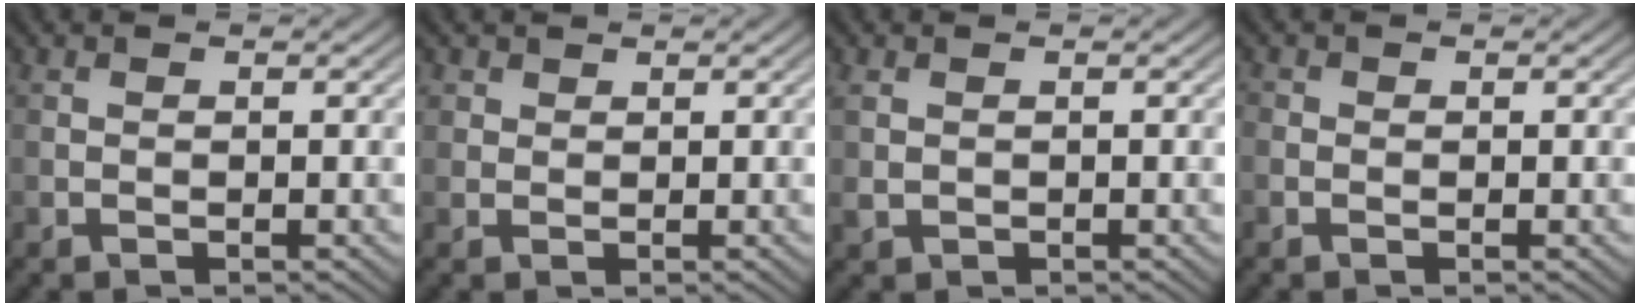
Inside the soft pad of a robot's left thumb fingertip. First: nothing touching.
{"total": 1.7, "force": [1.0, 1.3, 0.3], "torque": [-0.010, 0.002, 0.020]}
{"total": 2.0, "force": [0.2, 1.5, 1.3], "torque": [-0.042, -0.002, 0.005]}
{"total": 0.9, "force": [-0.3, 0.8, 0.3], "torque": [-0.003, -0.004, -0.005]}